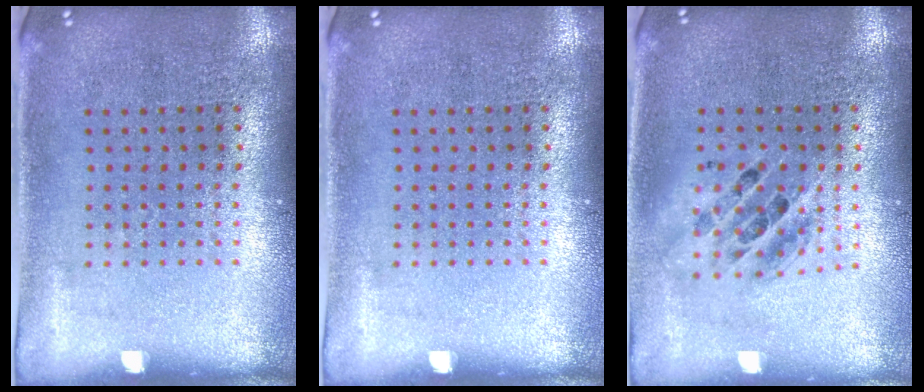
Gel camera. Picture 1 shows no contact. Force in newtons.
{"total": 0.0}
{"total": 1.3, "press": 1.2, "slide": 0.7}